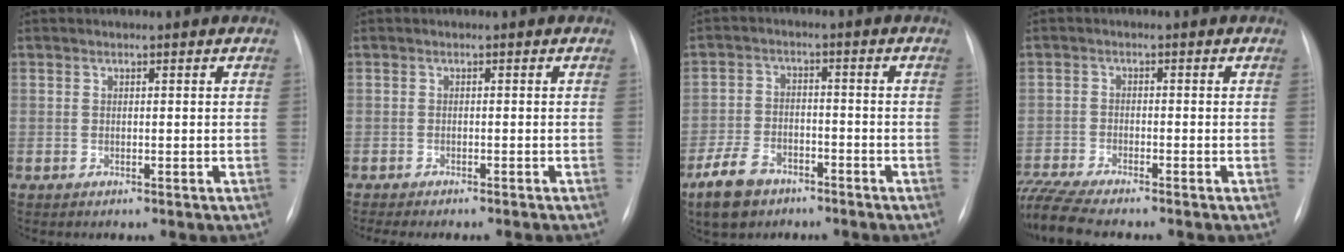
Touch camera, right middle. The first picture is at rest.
{"total": 6.4, "force": [-5.7, 0.2, 2.9], "torque": [-0.024, -0.002, -0.077]}
{"total": 7.1, "force": [-4.8, 4.0, 3.4], "torque": [-0.082, -0.001, -0.083]}
{"total": 8.7, "force": [-7.9, 0.3, 3.8], "torque": [-0.079, -0.017, -0.137]}